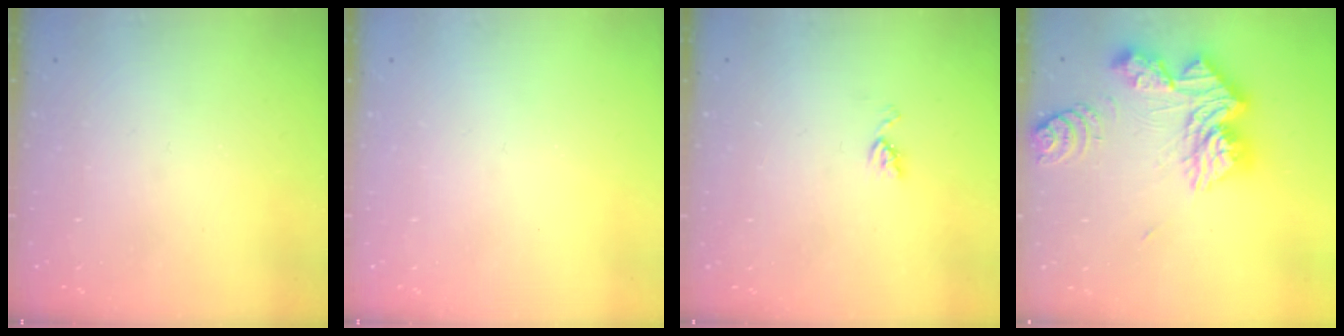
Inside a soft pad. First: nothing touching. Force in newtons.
{"total": 0.0}
{"total": 4.0, "press": 4.0, "slide": 0.6}
{"total": 19.9, "press": 19.8, "slide": 1.7}